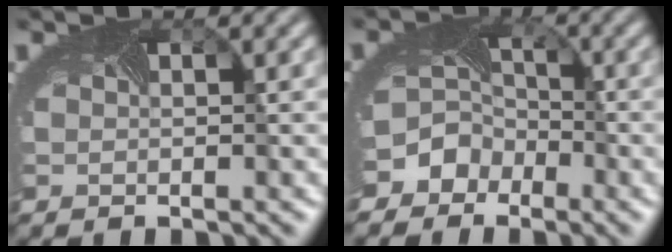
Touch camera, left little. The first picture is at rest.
{"total": 6.5, "force": [-3.6, 5.2, 1.2], "torque": [-0.010, -0.007, -0.065]}